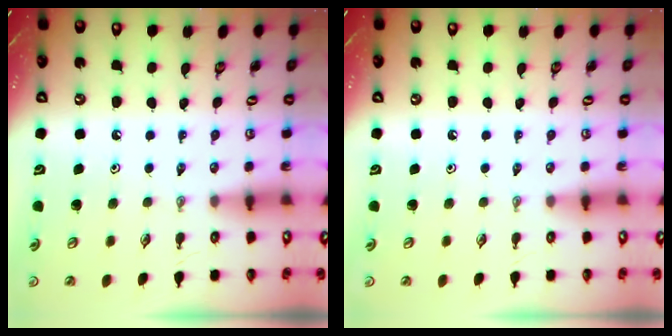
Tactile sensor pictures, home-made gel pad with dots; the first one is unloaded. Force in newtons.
{"total": 0.0}